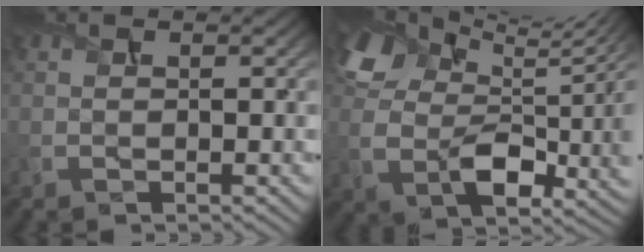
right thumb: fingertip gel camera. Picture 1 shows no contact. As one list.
[{"total": 12.0, "force": [4.7, 7.0, 8.5], "torque": [-0.189, -0.010, 0.088]}]